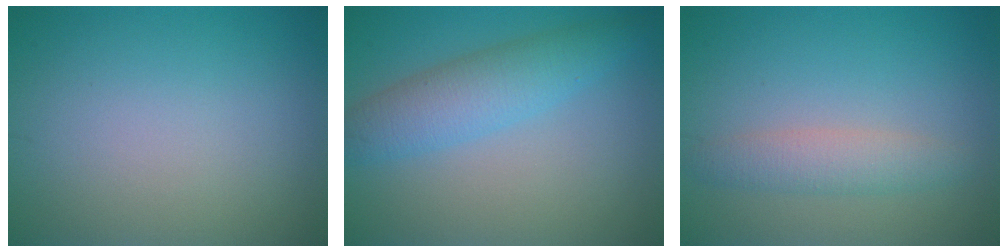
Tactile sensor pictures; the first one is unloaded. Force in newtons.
{"total": 4.4, "press": 4.4, "slide": 0.1}
{"total": 2.5, "press": 2.5, "slide": 0.1}